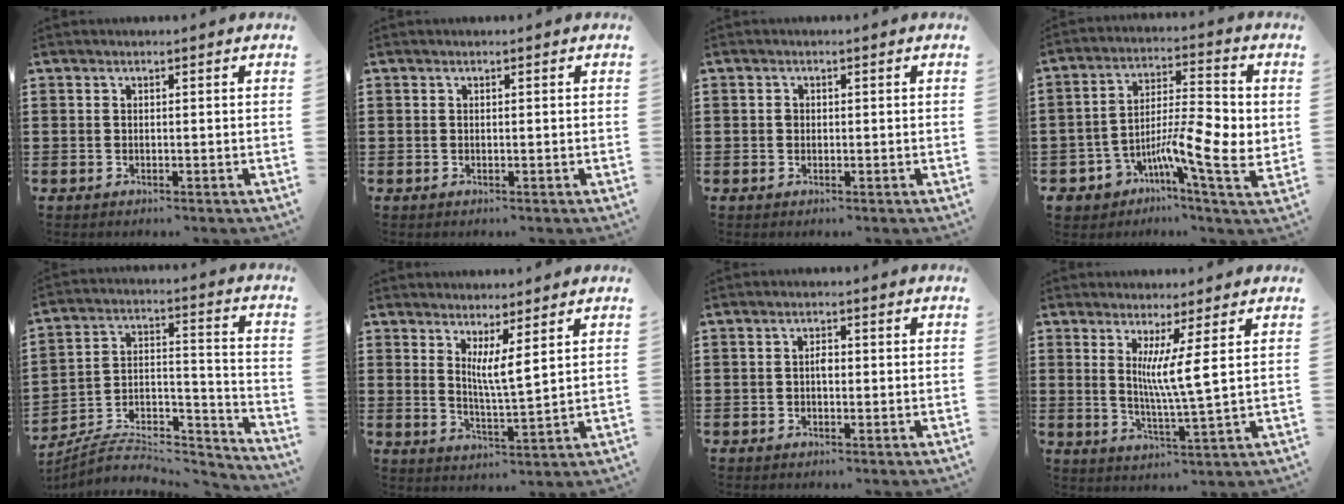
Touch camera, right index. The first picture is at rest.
{"total": 0.0}
{"total": 0.7, "force": [0.0, 0.7, 0.3], "torque": [-0.009, 0.004, 0.000]}
{"total": 9.5, "force": [-2.3, 3.2, 8.6], "torque": [-0.148, -0.013, -0.038]}
{"total": 5.9, "force": [-5.2, 2.1, 1.7], "torque": [-0.031, 0.003, -0.101]}
{"total": 4.4, "force": [2.7, 0.1, 3.5], "torque": [-0.077, -0.007, 0.046]}
{"total": 1.6, "force": [-0.2, 0.8, 1.3], "torque": [-0.026, 0.003, -0.004]}
{"total": 5.8, "force": [2.1, -0.5, 5.4], "torque": [-0.111, -0.011, 0.033]}